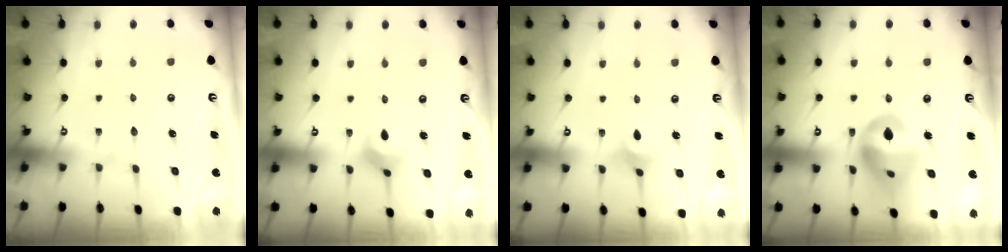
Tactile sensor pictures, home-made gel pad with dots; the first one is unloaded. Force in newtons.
{"total": 3.0, "press": 3.0, "slide": 0.5}
{"total": 3.2, "press": 3.1, "slide": 0.7}
{"total": 15.0, "press": 14.9, "slide": 1.9}